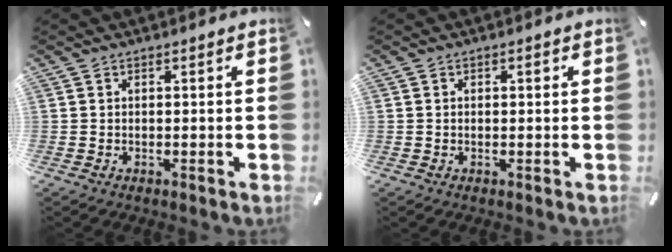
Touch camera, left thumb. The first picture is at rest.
{"total": 0.9, "force": [0.1, 0.5, 0.7], "torque": [-0.015, 0.003, 0.001]}